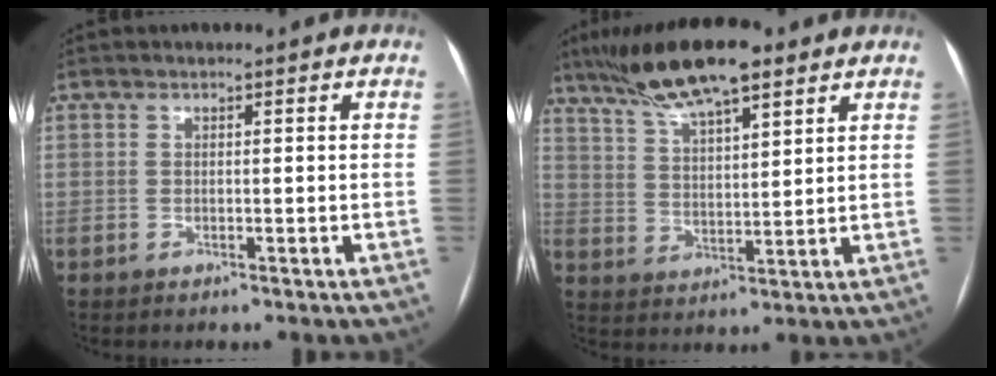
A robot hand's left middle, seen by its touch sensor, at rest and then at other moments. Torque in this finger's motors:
{"motor_torque": [1.06, -1.08, 0.61, 0.07]}